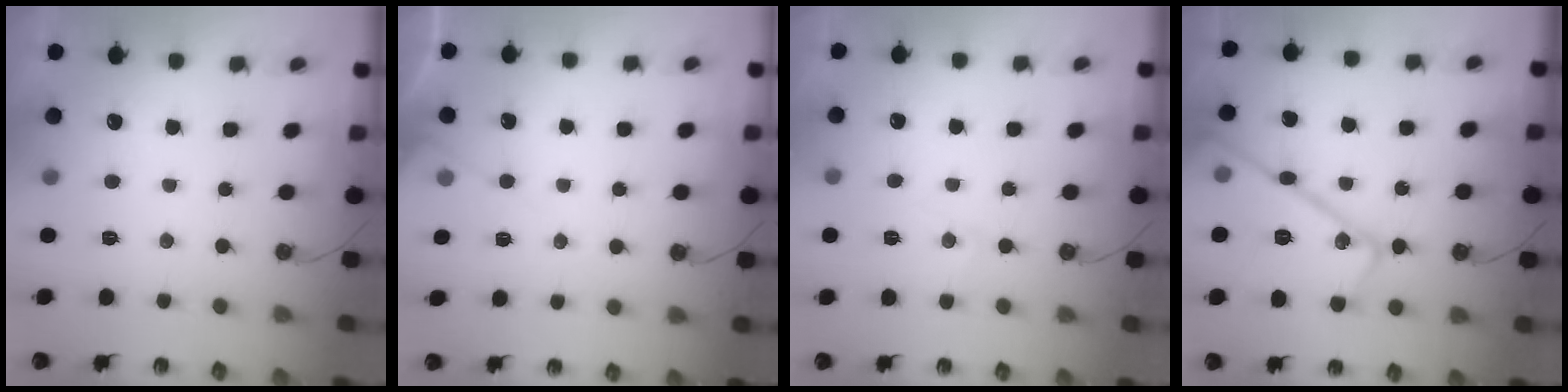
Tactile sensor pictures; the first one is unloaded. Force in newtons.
{"total": 5.4, "press": 5.4, "slide": 0.8}
{"total": 5.4, "press": 5.3, "slide": 0.6}
{"total": 23.7, "press": 23.6, "slide": 2.3}